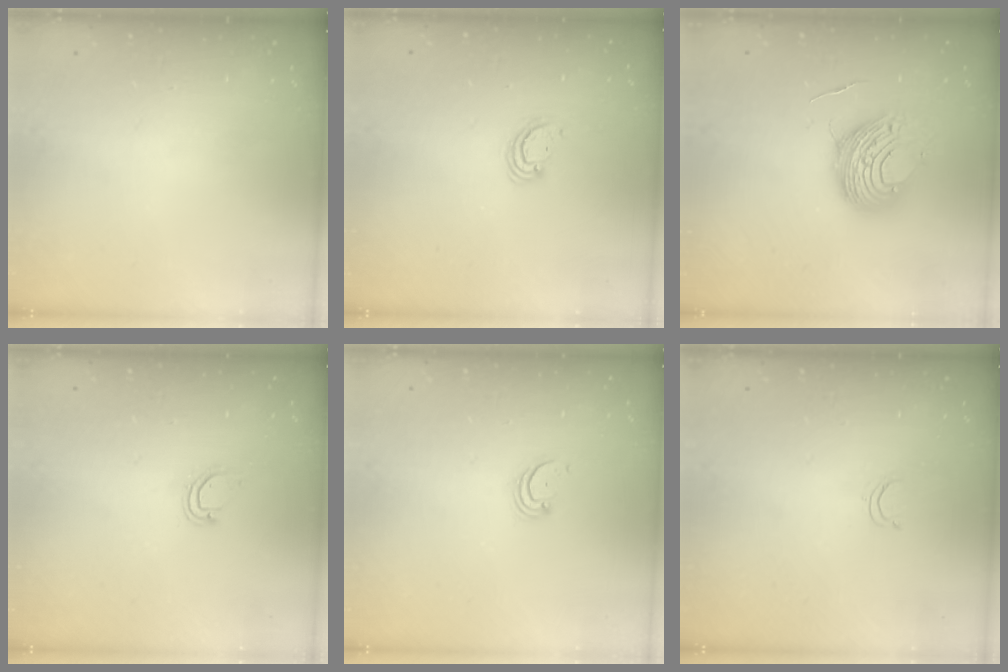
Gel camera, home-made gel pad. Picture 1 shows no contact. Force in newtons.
{"total": 3.0, "press": 2.9, "slide": 0.3}
{"total": 11.2, "press": 11.2, "slide": 1.2}
{"total": 4.7, "press": 4.7, "slide": 0.2}
{"total": 2.2, "press": 2.2, "slide": 0.2}
{"total": 2.4, "press": 2.4, "slide": 0.2}